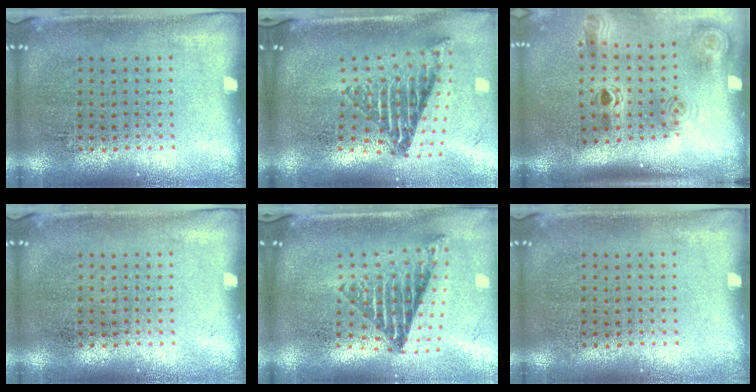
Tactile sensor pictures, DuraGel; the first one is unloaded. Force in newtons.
{"total": 2.1, "press": 1.5, "slide": 1.6}
{"total": 2.1, "press": 1.4, "slide": 1.5}
{"total": 0.0}
{"total": 1.6, "press": 1.3, "slide": 1.0}
{"total": 0.0}